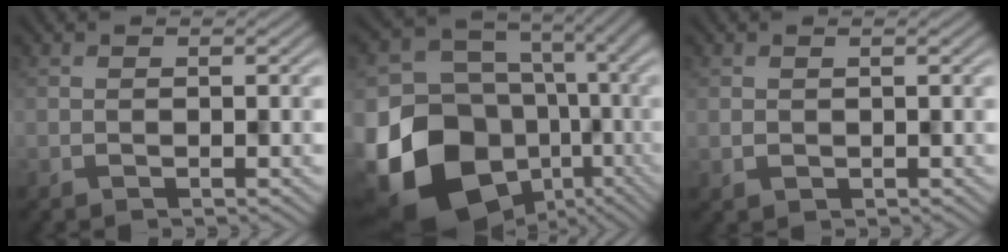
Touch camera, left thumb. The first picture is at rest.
{"total": 18.6, "force": [-7.3, 14.9, 8.6], "torque": [-0.219, -0.039, -0.100]}
{"total": 1.0, "force": [0.2, 0.8, 0.6], "torque": [-0.014, -0.001, 0.008]}